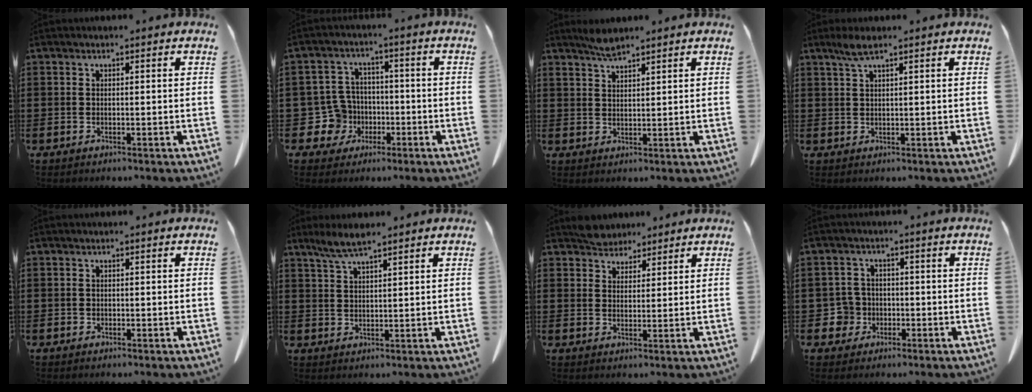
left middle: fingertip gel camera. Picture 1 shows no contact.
{"total": 7.2, "force": [-1.7, 6.7, 2.0], "torque": [-0.093, 0.004, -0.031]}
{"total": 2.8, "force": [2.5, 0.1, 1.3], "torque": [-0.029, 0.000, 0.047]}
{"total": 2.8, "force": [1.9, 0.1, 2.1], "torque": [-0.045, 0.002, 0.034]}
{"total": 0.0}
{"total": 4.2, "force": [3.1, 0.3, 2.8], "torque": [-0.061, 0.000, 0.058]}
{"total": 3.6, "force": [3.5, 1.0, 0.1], "torque": [-0.011, 0.000, 0.069]}
{"total": 4.1, "force": [-1.4, 3.7, 1.0], "torque": [-0.051, -0.001, -0.034]}